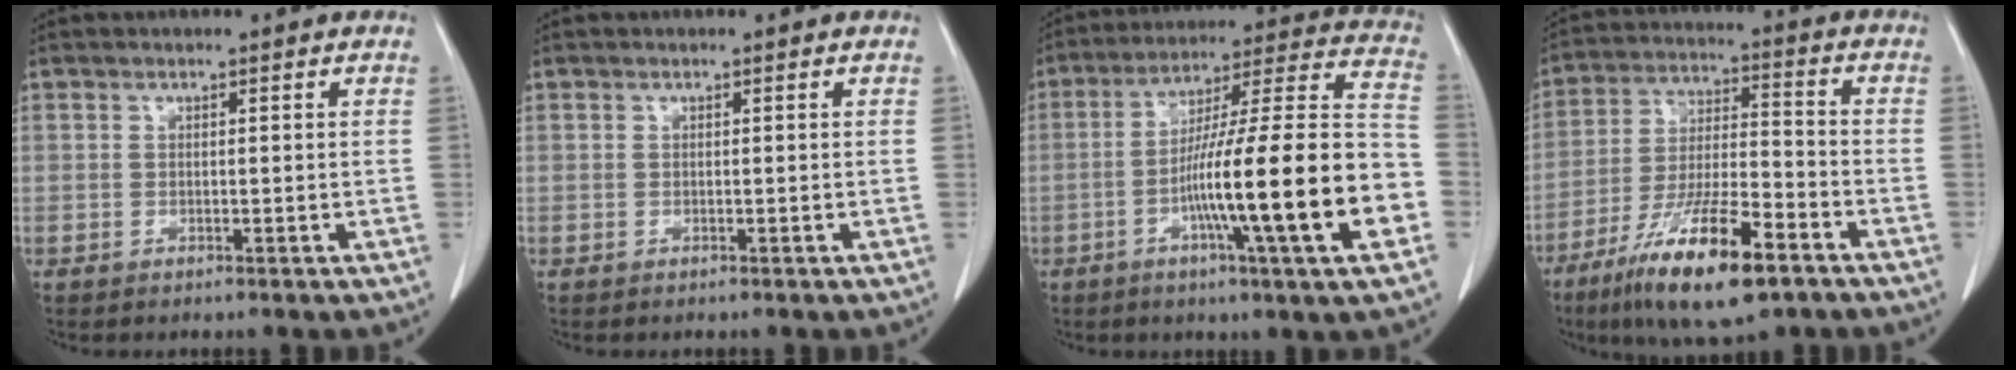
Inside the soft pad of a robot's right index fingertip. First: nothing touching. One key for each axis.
{"total": 0.0}
{"total": 22.5, "fx": -6.5, "fy": 0.2, "fz": 21.5, "tx": -0.298, "ty": 0.003, "tz": -0.109}
{"total": 16.3, "fx": -9.7, "fy": 3.1, "fz": 12.8, "tx": -0.247, "ty": -0.029, "tz": -0.171}